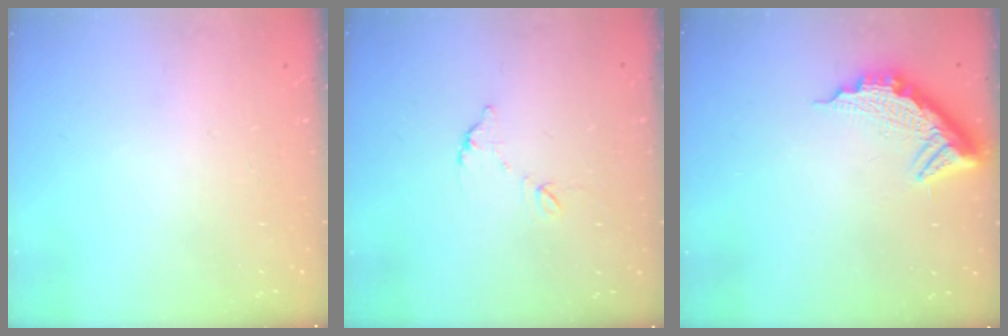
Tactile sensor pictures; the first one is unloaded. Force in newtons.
{"total": 6.2, "press": 6.2, "slide": 0.4}
{"total": 12.7, "press": 12.7, "slide": 0.8}